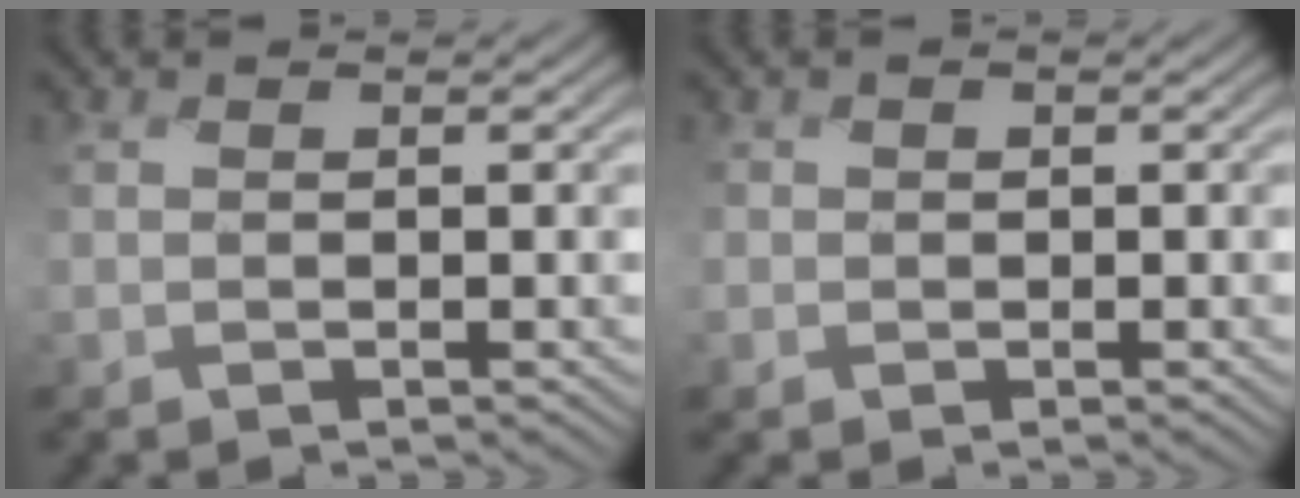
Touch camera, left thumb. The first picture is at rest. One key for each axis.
{"total": 1.2, "fx": -0.3, "fy": 1.0, "fz": -0.6, "tx": 0.009, "ty": -0.004, "tz": -0.011}